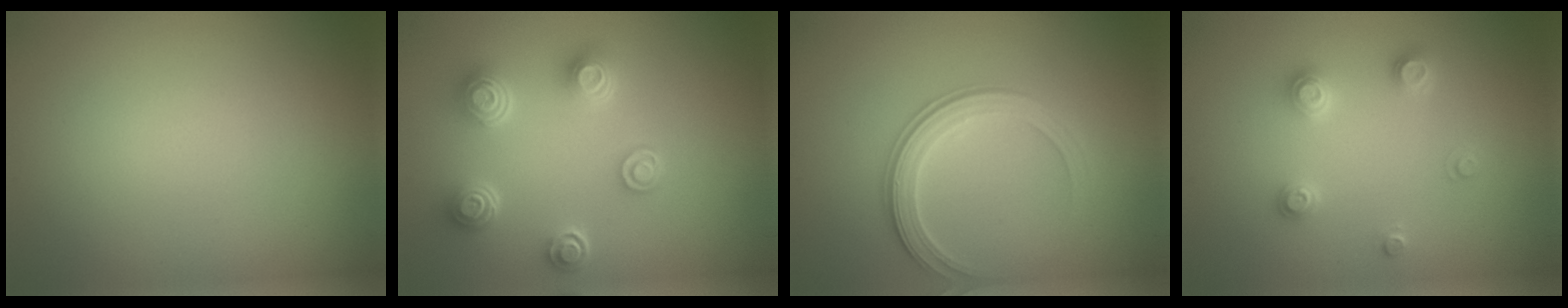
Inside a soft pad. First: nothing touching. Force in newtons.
{"total": 4.4, "press": 3.6, "slide": 2.4}
{"total": 2.9, "press": 2.8, "slide": 0.6}
{"total": 2.3, "press": 2.3, "slide": 0.2}